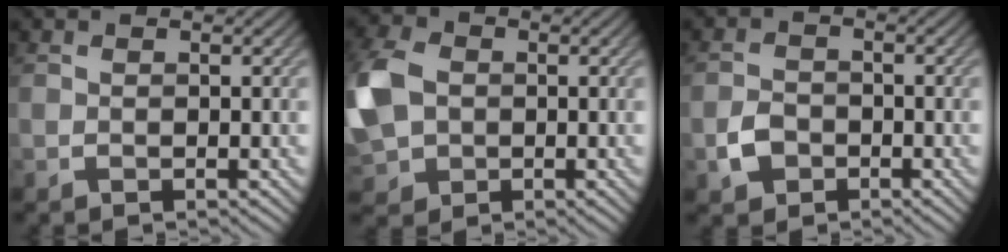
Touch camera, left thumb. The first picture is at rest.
{"total": 9.2, "force": [0.0, 7.1, 5.8], "torque": [-0.175, -0.005, -0.007]}
{"total": 3.2, "force": [-1.5, 2.4, 1.4], "torque": [-0.032, -0.002, -0.032]}